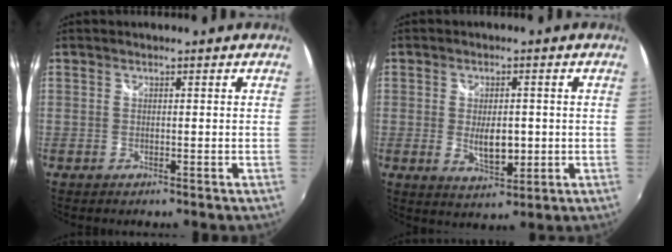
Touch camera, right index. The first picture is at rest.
{"total": 6.4, "force": [-0.7, 3.2, 5.5], "torque": [-0.098, -0.011, -0.005]}